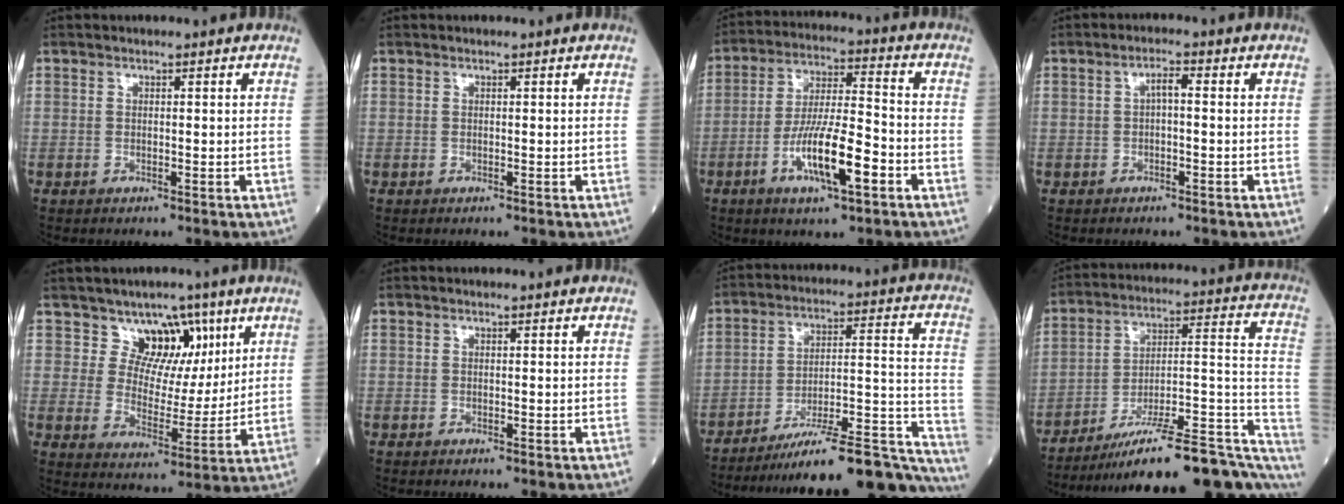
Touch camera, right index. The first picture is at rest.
{"total": 0.0}
{"total": 11.5, "force": [-4.7, 1.8, 10.4], "torque": [-0.193, -0.003, -0.081]}
{"total": 2.0, "force": [0.0, 0.5, 1.9], "torque": [-0.031, 0.006, 0.000]}
{"total": 7.8, "force": [4.8, 5.4, 2.8], "torque": [-0.031, 0.003, 0.083]}
{"total": 0.0}
{"total": 26.2, "force": [-23.2, 1.6, 12.1], "torque": [-0.091, 0.019, -0.329]}
{"total": 23.7, "force": [-16.9, 4.3, 16.1], "torque": [-0.157, 0.029, -0.246]}